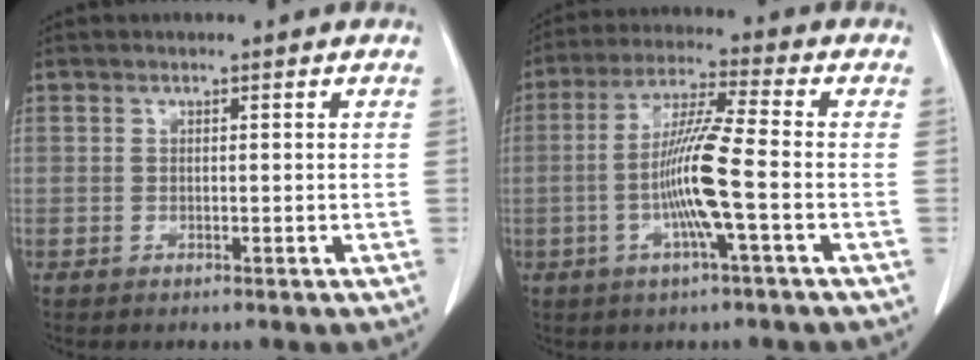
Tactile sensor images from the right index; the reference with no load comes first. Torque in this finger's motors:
{"motor_torque": [1.44, -0.27, 0.39, 0.10]}